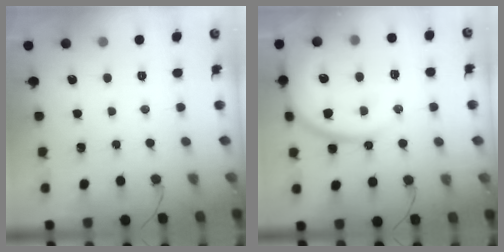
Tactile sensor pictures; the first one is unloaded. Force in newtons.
{"total": 19.6, "press": 19.3, "slide": 3.5}